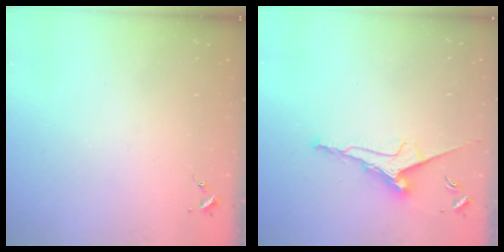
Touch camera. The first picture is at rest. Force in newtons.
{"total": 9.5, "press": 9.4, "slide": 0.9}